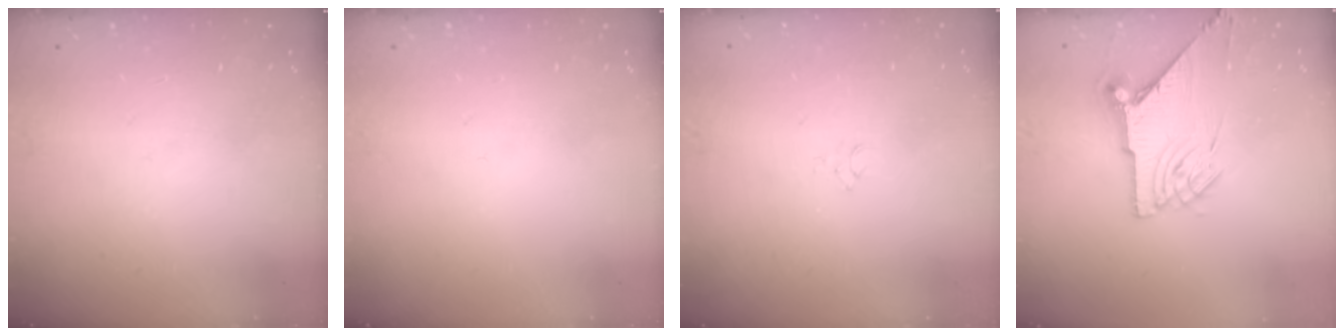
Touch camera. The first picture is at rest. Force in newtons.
{"total": 0.0}
{"total": 2.9, "press": 2.9, "slide": 0.3}
{"total": 11.3, "press": 11.3, "slide": 0.9}